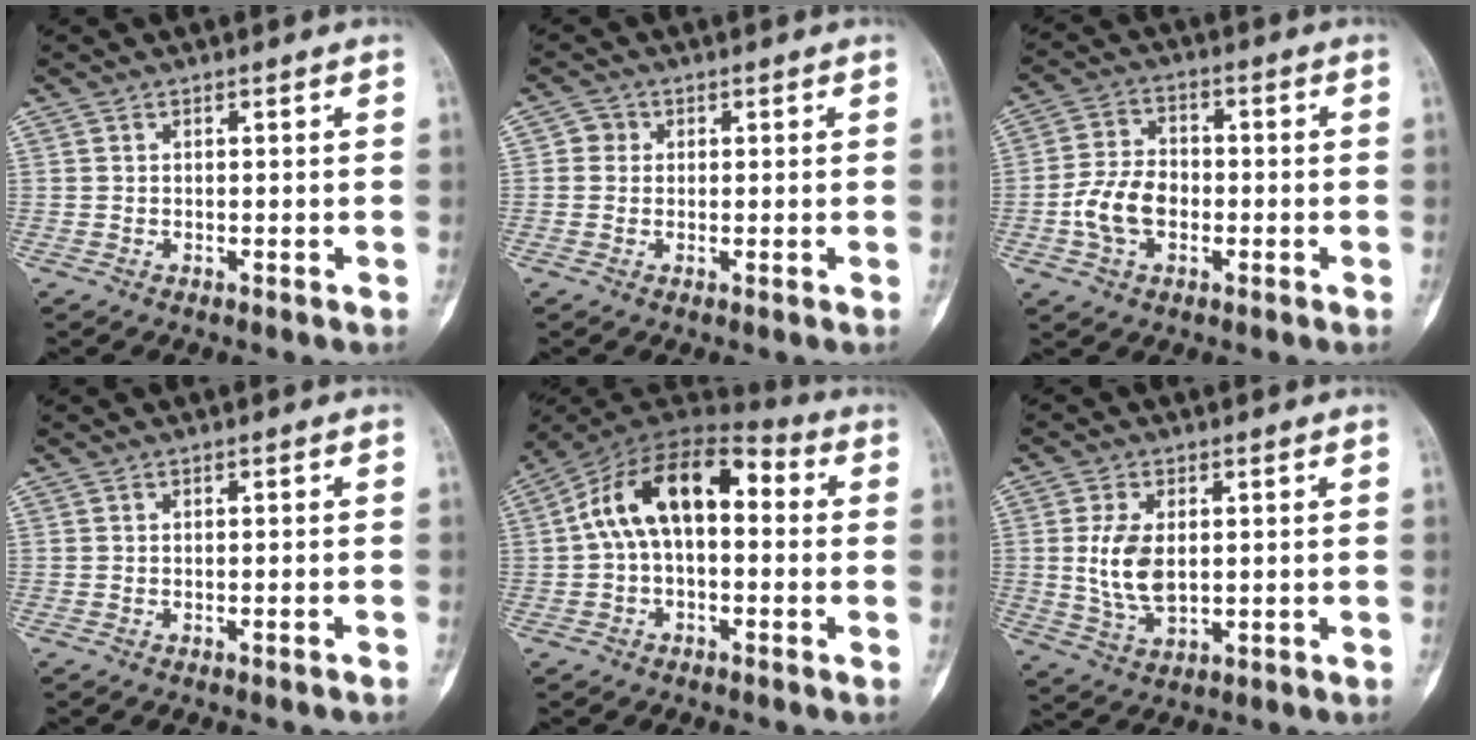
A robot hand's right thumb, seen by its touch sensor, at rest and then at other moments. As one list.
[{"total": 2.1, "force": [0.3, 2.0, 0.5], "torque": [0.004, 0.005, -0.001]}, {"total": 8.7, "force": [-2.0, 6.0, 6.1], "torque": [-0.110, 0.020, -0.042]}, {"total": 1.0, "force": [-0.7, -0.1, 0.6], "torque": [-0.020, 0.005, -0.005]}, {"total": 15.2, "force": [1.4, 8.6, 12.4], "torque": [-0.197, 0.051, 0.010]}, {"total": 8.7, "force": [0.5, 5.1, 7.0], "torque": [-0.136, -0.009, 0.018]}]